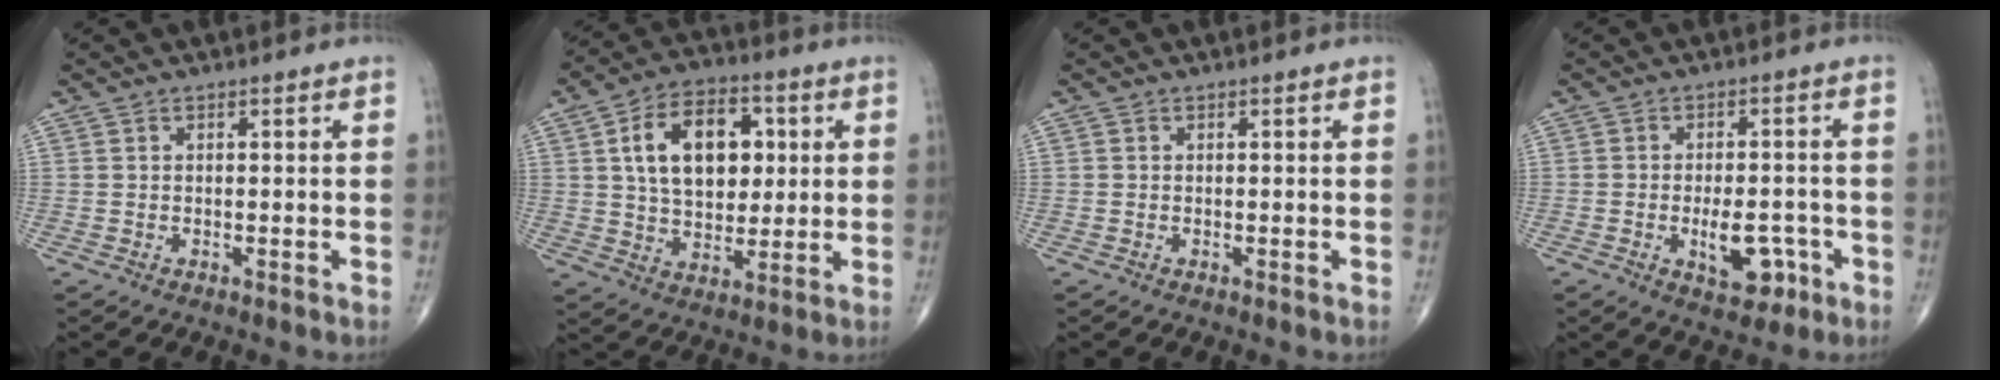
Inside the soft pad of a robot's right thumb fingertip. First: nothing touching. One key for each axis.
{"total": 16.0, "fx": 3.7, "fy": 10.3, "fz": 11.7, "tx": -0.158, "ty": 0.003, "tz": 0.061}
{"total": 0.0}
{"total": 7.6, "fx": -2.7, "fy": 4.0, "fz": 5.9, "tx": -0.071, "ty": 0.012, "tz": -0.032}